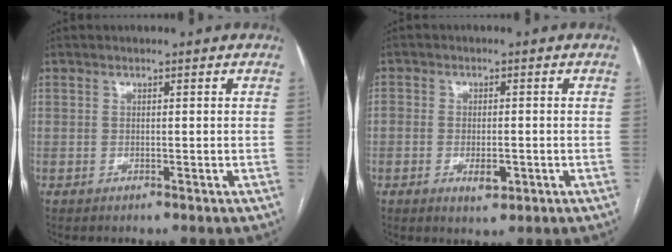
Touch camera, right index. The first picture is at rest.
{"total": 4.5, "force": [-1.5, 2.5, 3.5], "torque": [-0.060, 0.001, -0.017]}